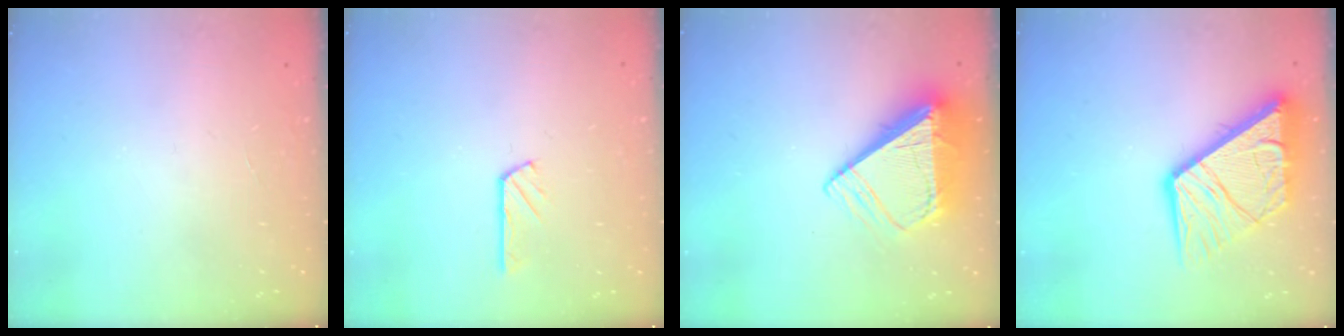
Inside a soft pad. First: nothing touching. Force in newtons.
{"total": 2.8, "press": 2.8, "slide": 0.1}
{"total": 11.9, "press": 11.8, "slide": 1.6}
{"total": 16.7, "press": 16.6, "slide": 1.9}